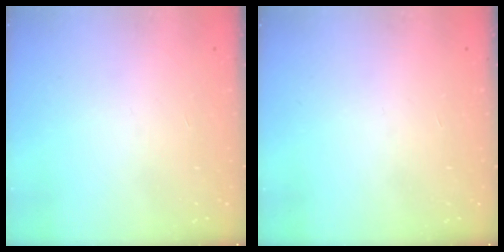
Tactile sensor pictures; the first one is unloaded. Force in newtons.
{"total": 0.0}